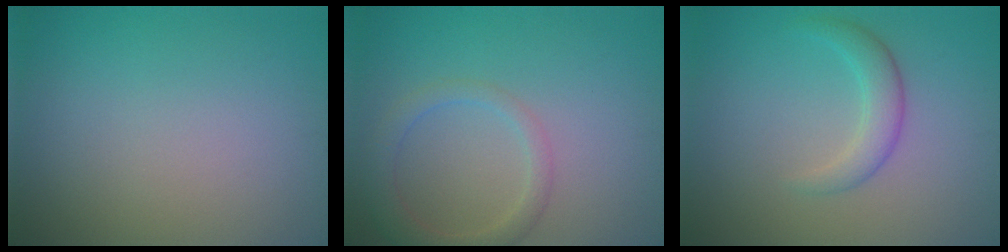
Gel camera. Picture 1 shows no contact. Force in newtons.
{"total": 2.7, "press": 2.7, "slide": 0.1}
{"total": 2.5, "press": 2.5, "slide": 0.1}